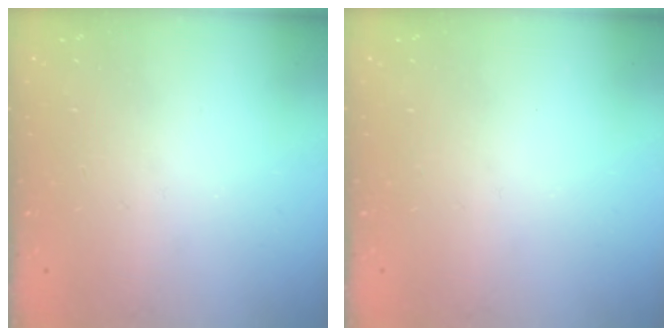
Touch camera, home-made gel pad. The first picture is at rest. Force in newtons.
{"total": 0.0}